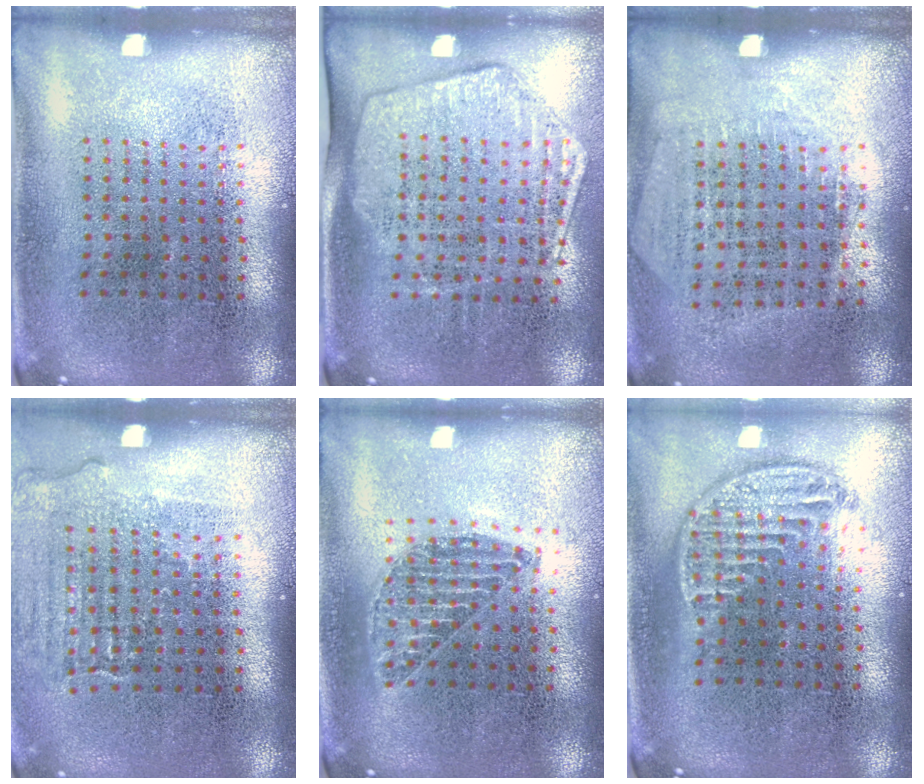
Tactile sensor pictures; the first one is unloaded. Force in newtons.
{"total": 1.9, "press": 1.6, "slide": 1.1}
{"total": 1.3, "press": 1.2, "slide": 0.6}
{"total": 1.1, "press": 1.1, "slide": 0.3}
{"total": 1.1, "press": 1.0, "slide": 0.4}
{"total": 1.3, "press": 1.1, "slide": 0.6}